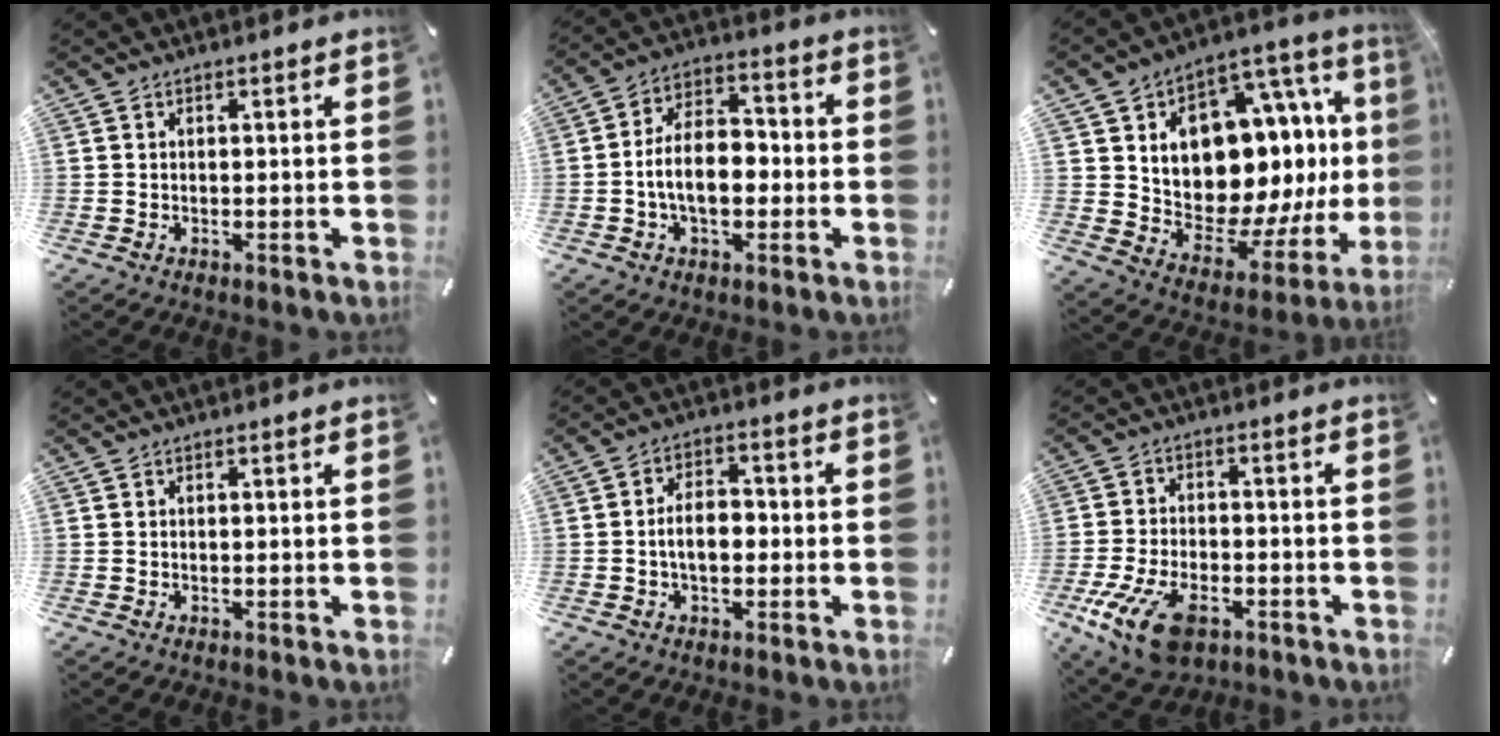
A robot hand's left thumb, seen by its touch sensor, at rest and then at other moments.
{"total": 10.9, "force": [-2.5, 7.1, 7.8], "torque": [-0.143, 0.013, -0.046]}
{"total": 18.4, "force": [4.0, 13.3, 12.1], "torque": [-0.192, -0.057, 0.085]}
{"total": 0.0}
{"total": 6.7, "force": [-1.3, 4.2, 5.0], "torque": [-0.078, 0.006, -0.028]}
{"total": 12.7, "force": [-6.3, 7.1, 8.5], "torque": [-0.184, 0.020, -0.113]}